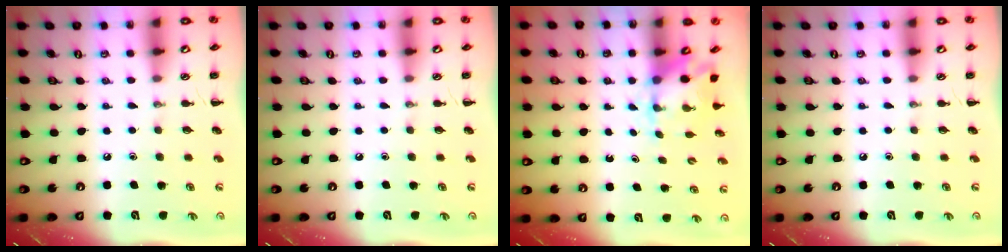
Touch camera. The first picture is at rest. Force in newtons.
{"total": 0.0}
{"total": 2.5, "press": 2.3, "slide": 1.0}
{"total": 0.0}